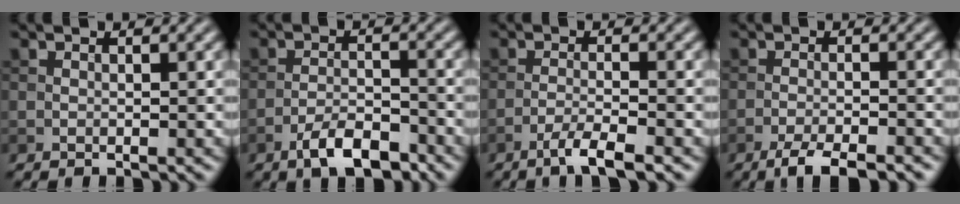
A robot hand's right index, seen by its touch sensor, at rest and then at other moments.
{"total": 4.7, "force": [-3.2, 1.6, 3.0], "torque": [-0.051, 0.004, -0.060]}
{"total": 3.3, "force": [-2.2, 0.4, 2.4], "torque": [-0.042, 0.005, -0.050]}
{"total": 3.8, "force": [-2.9, 0.6, 2.5], "torque": [-0.044, -0.001, -0.055]}